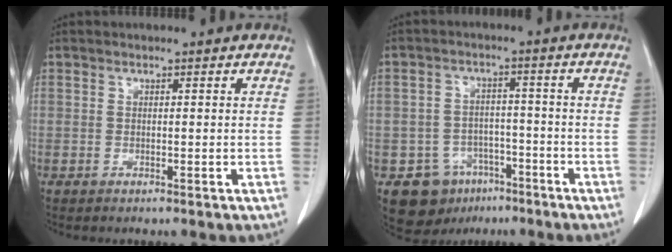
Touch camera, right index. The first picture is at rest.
{"total": 8.5, "force": [-4.6, 6.9, 1.8], "torque": [-0.025, 0.017, -0.061]}